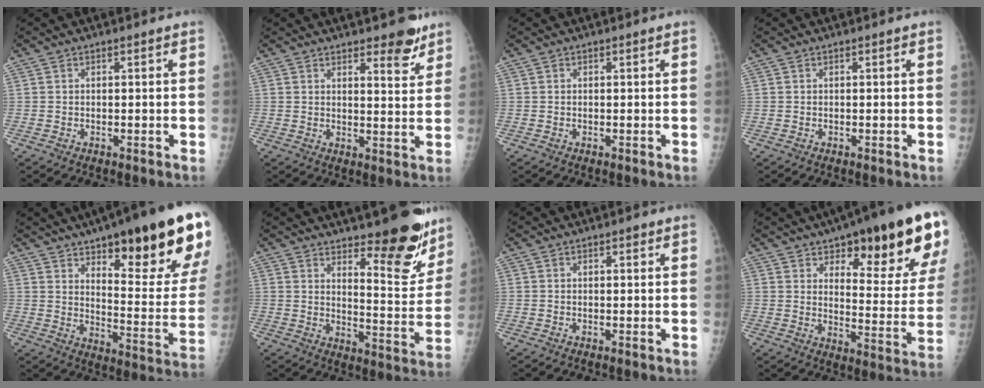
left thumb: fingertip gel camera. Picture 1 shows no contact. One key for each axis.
{"total": 5.9, "fx": 4.3, "fy": 2.0, "fz": 3.5, "tx": -0.023, "ty": -0.030, "tz": 0.056}
{"total": 0.0}
{"total": 0.0}
{"total": 27.0, "fx": 15.4, "fy": 6.5, "fz": 21.2, "tx": -0.250, "ty": -0.059, "tz": 0.225}
{"total": 14.8, "fx": 10.4, "fy": 4.4, "fz": 9.6, "tx": -0.077, "ty": -0.084, "tz": 0.154}
{"total": 0.8, "fx": 0.5, "fy": 0.3, "fz": 0.6, "tx": -0.006, "ty": -0.001, "tz": 0.007}
{"total": 25.1, "fx": 14.5, "fy": 7.3, "fz": 19.2, "tx": -0.223, "ty": -0.055, "tz": 0.202}